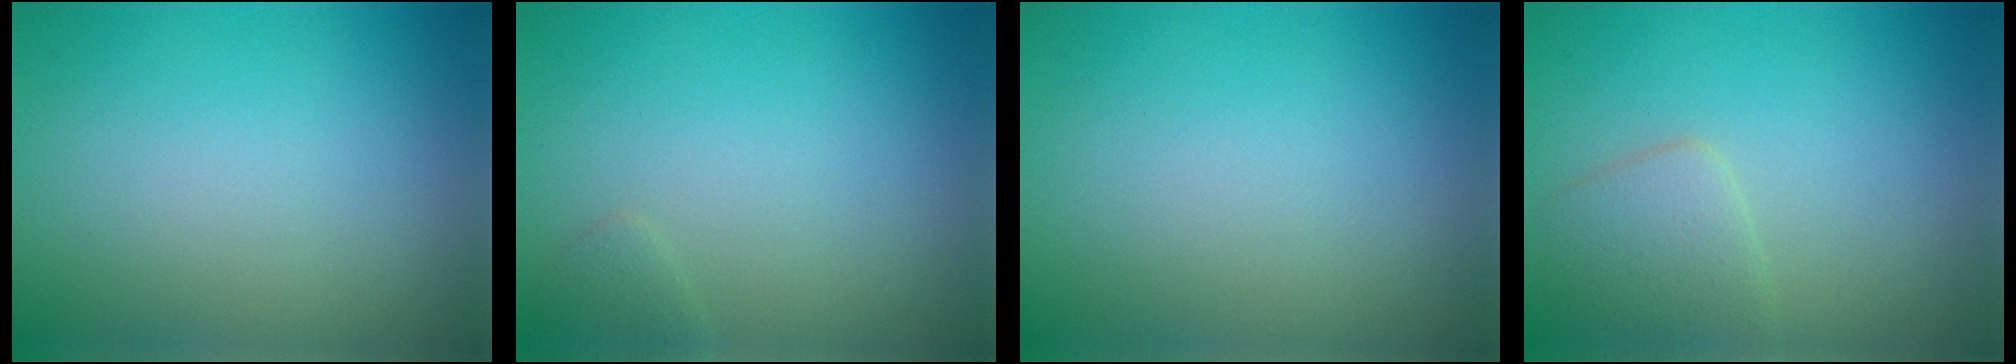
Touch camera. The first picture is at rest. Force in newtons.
{"total": 0.8, "press": 0.8, "slide": 0.0}
{"total": 0.0}
{"total": 2.6, "press": 2.6, "slide": 0.1}